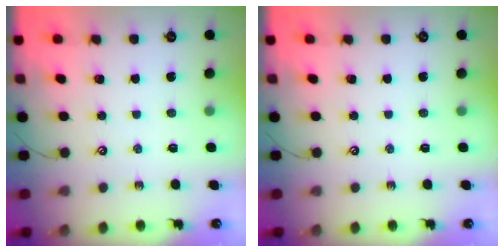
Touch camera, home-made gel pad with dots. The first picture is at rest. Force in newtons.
{"total": 0.0}